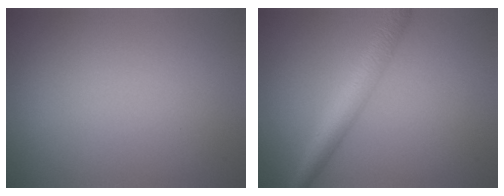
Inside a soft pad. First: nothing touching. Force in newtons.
{"total": 3.9, "press": 3.9, "slide": 0.2}